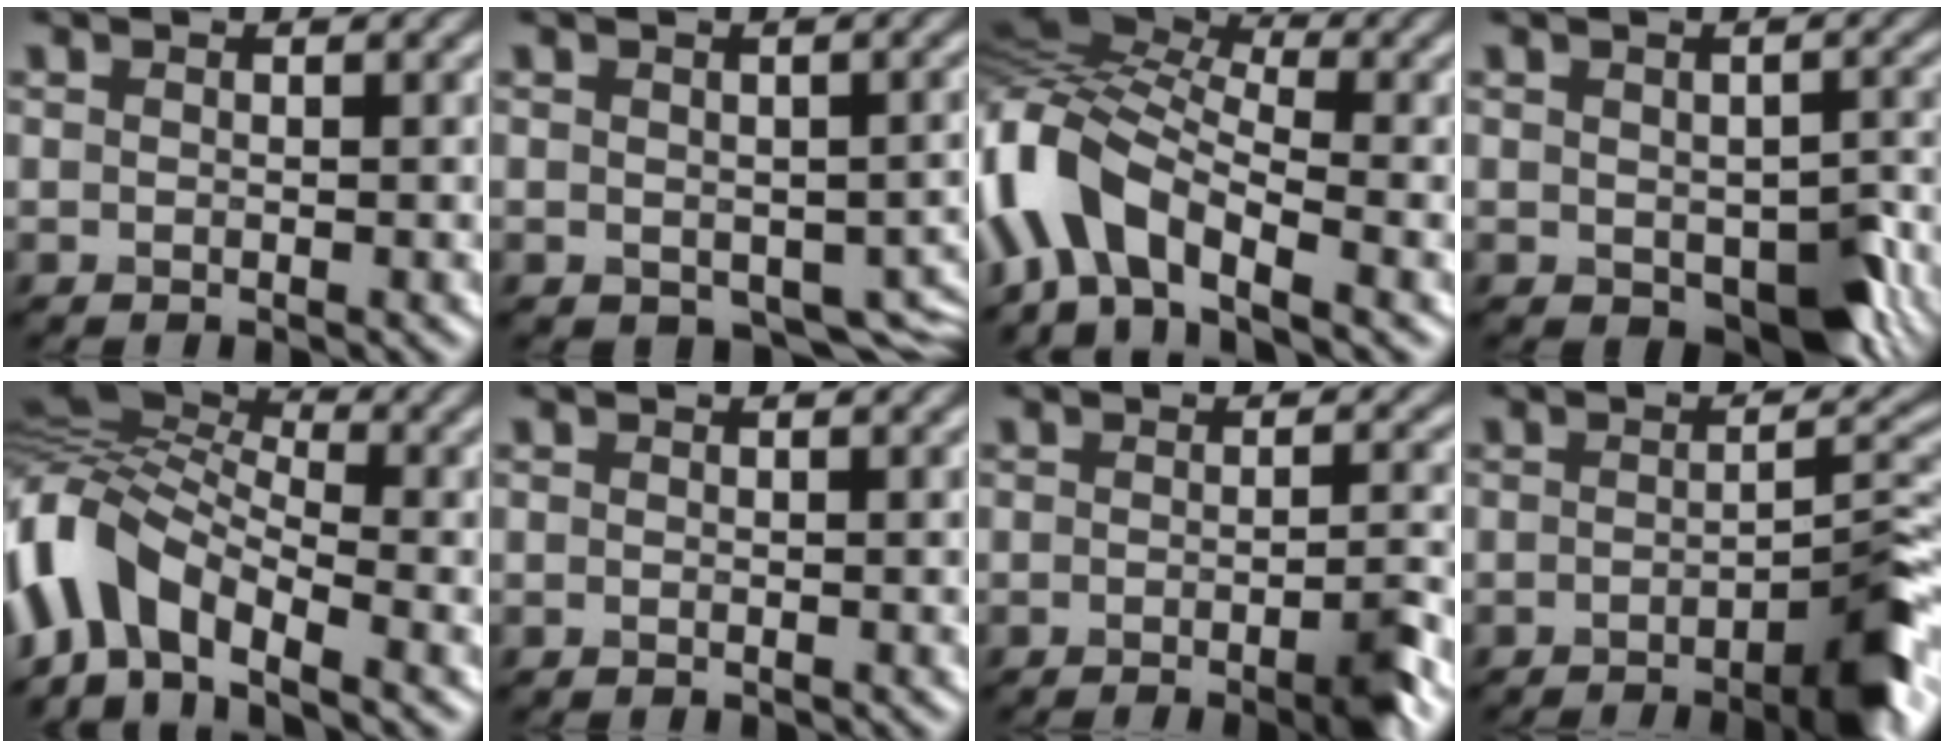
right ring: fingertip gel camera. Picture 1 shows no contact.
{"total": 5.0, "force": [-1.6, 3.1, 3.5], "torque": [-0.048, -0.021, -0.016]}
{"total": 9.5, "force": [-3.8, 4.9, 7.2], "torque": [-0.132, 0.021, -0.093]}
{"total": 5.6, "force": [-1.8, 3.1, 4.2], "torque": [-0.062, -0.018, -0.013]}
{"total": 9.3, "force": [-4.4, 5.4, 6.2], "torque": [-0.117, 0.014, -0.104]}
{"total": 0.0}
{"total": 3.6, "force": [-1.6, 0.7, 3.2], "torque": [-0.036, -0.004, -0.030]}
{"total": 6.1, "force": [-3.2, 1.1, 5.1], "torque": [-0.057, 0.009, -0.050]}